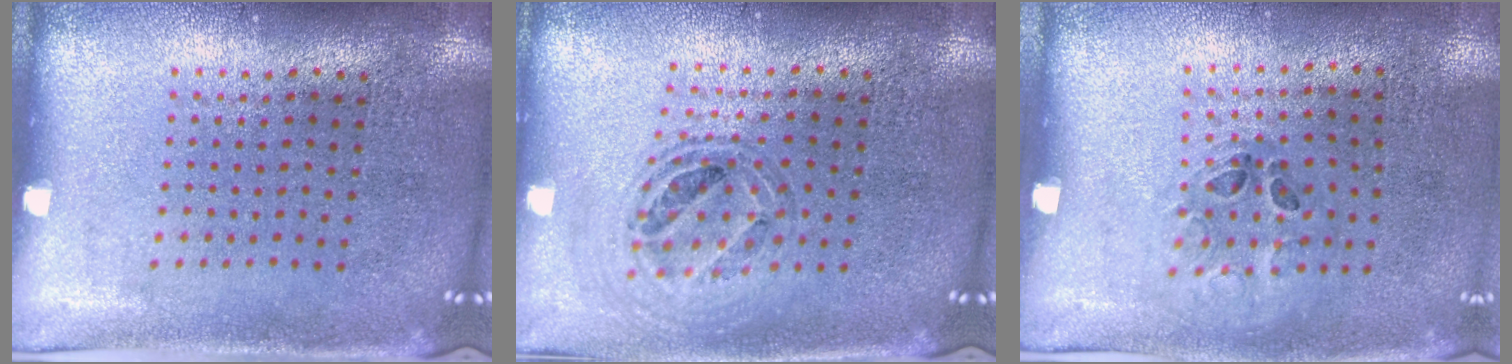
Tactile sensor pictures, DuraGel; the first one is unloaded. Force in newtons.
{"total": 0.7, "press": 0.7, "slide": 0.0}
{"total": 1.2, "press": 0.7, "slide": 1.0}